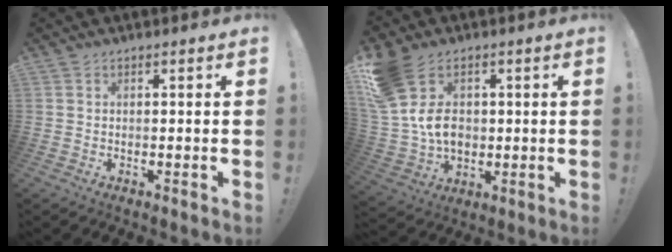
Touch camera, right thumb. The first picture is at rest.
{"total": 14.8, "force": [3.2, 11.5, 8.8], "torque": [-0.168, -0.022, 0.067]}